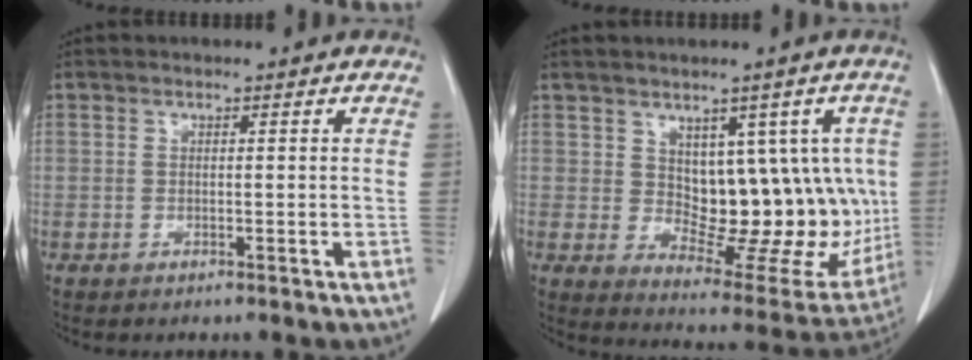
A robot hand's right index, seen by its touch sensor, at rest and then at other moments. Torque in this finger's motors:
{"motor_torque": [0.64, 0.48, 0.17, 0.04]}